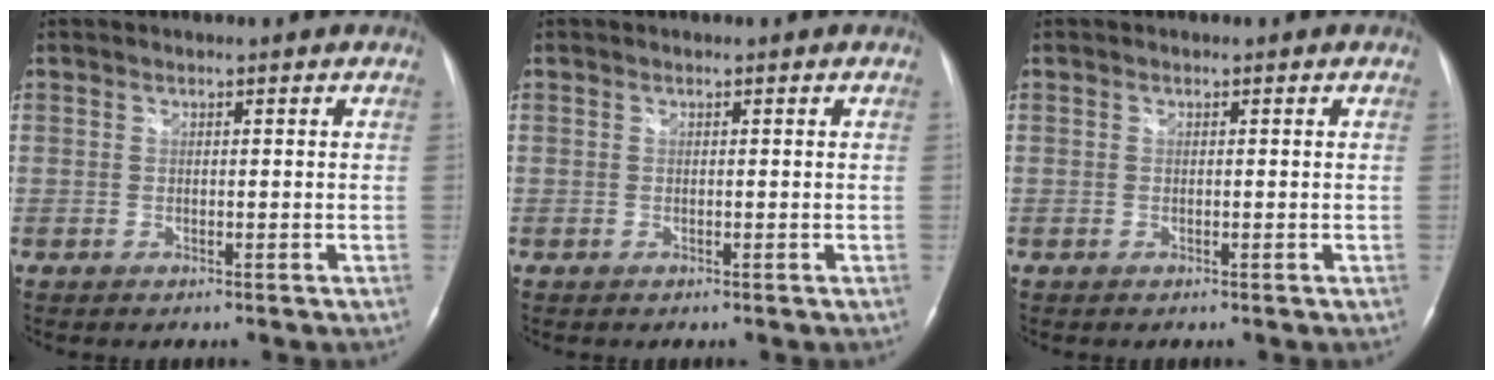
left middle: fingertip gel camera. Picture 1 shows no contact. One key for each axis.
{"total": 0.0}
{"total": 0.0}